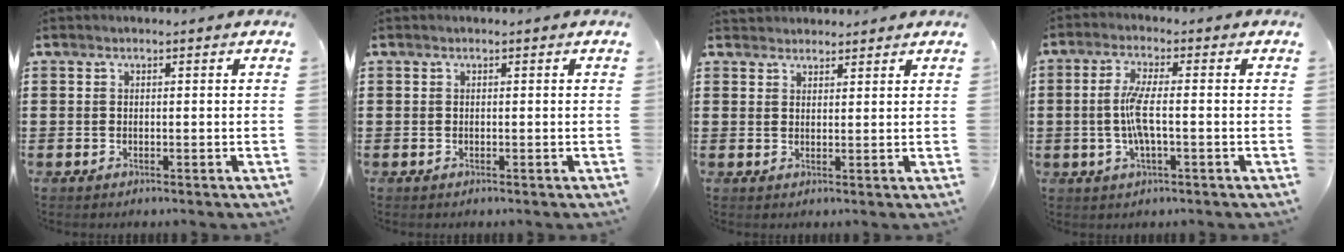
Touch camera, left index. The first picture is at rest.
{"total": 0.0}
{"total": 2.1, "force": [2.0, 0.4, -0.2], "torque": [0.000, 0.000, 0.041]}
{"total": 5.6, "force": [-0.7, 1.2, 5.4], "torque": [-0.119, -0.003, -0.022]}